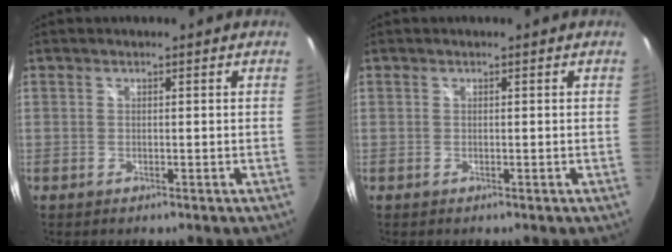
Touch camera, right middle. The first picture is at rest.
{"total": 0.0}